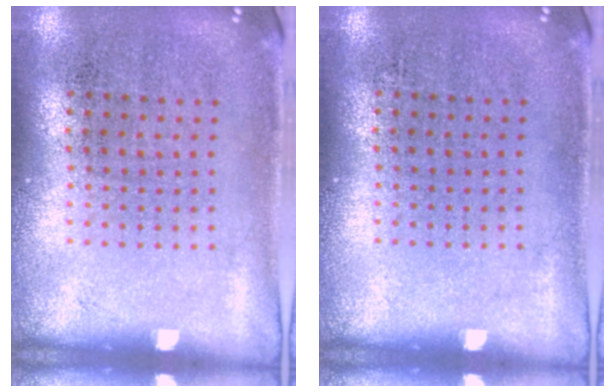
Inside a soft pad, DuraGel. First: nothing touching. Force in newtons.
{"total": 0.0}